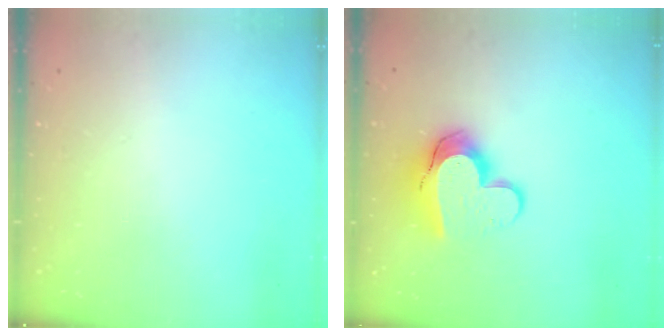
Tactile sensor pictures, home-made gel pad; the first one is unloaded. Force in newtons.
{"total": 13.3, "press": 13.3, "slide": 1.1}